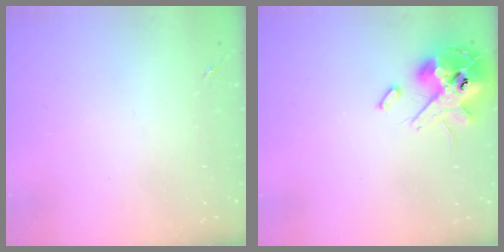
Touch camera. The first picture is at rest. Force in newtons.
{"total": 14.3, "press": 14.0, "slide": 2.5}